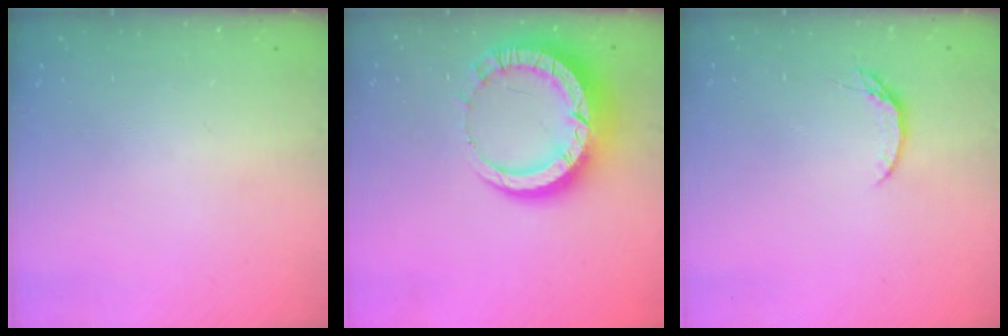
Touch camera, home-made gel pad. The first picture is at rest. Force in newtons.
{"total": 13.2, "press": 13.1, "slide": 1.3}
{"total": 4.3, "press": 4.3, "slide": 0.5}